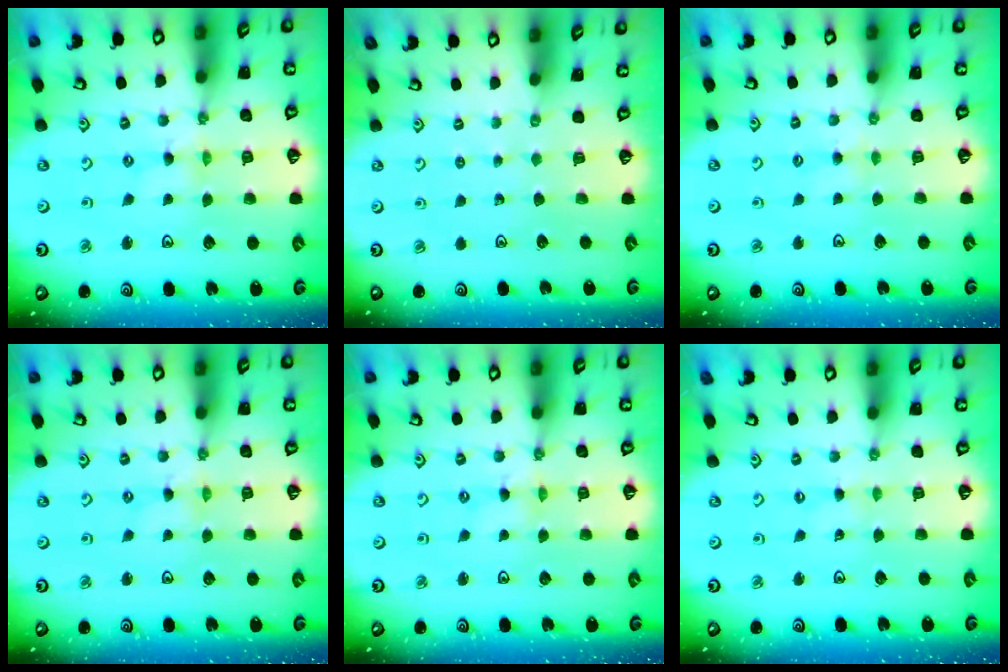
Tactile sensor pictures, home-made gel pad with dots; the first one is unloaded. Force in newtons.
{"total": 0.0}
{"total": 2.6, "press": 2.6, "slide": 0.4}
{"total": 0.5, "press": 0.5, "slide": 0.2}
{"total": 0.0}
{"total": 0.5, "press": 0.5, "slide": 0.1}